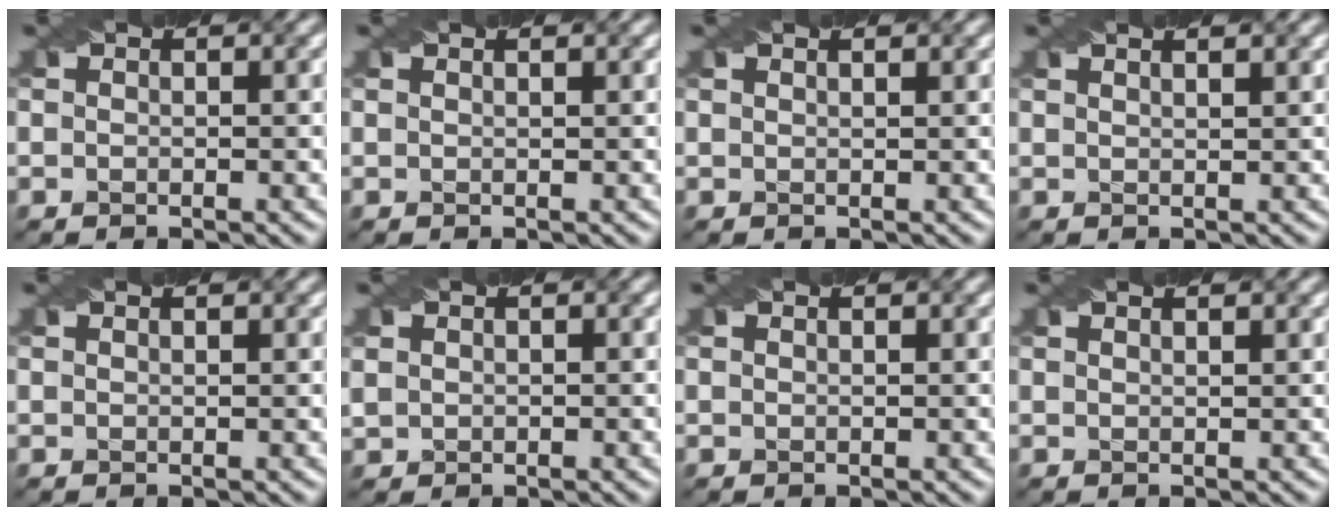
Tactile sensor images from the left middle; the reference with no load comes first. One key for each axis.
{"total": 1.5, "fx": 1.2, "fy": 0.5, "fz": 0.8, "tx": -0.004, "ty": -0.004, "tz": 0.004}
{"total": 2.1, "fx": 1.5, "fy": 0.8, "fz": 1.2, "tx": -0.004, "ty": 0.003, "tz": -0.001}
{"total": 3.6, "fx": 2.4, "fy": 1.6, "fz": 2.1, "tx": -0.009, "ty": 0.026, "tz": 0.003}
{"total": 1.2, "fx": 1.0, "fy": 0.3, "fz": 0.6, "tx": -0.005, "ty": -0.007, "tz": 0.006}
{"total": 1.0, "fx": 0.6, "fy": 0.8, "fz": 0.2, "tx": -0.004, "ty": 0.002, "tz": 0.016}
{"total": 0.9, "fx": 0.7, "fy": 0.2, "fz": 0.4, "tx": -0.006, "ty": -0.005, "tz": 0.007}
{"total": 2.8, "fx": 1.9, "fy": 1.2, "fz": 1.6, "tx": -0.004, "ty": 0.015, "tz": -0.003}